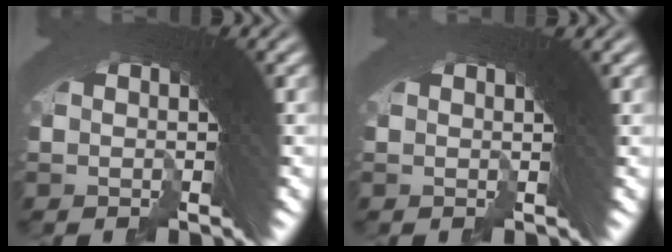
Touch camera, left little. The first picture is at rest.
{"total": 1.4, "force": [0.9, -0.6, 0.9], "torque": [-0.016, 0.007, 0.015]}